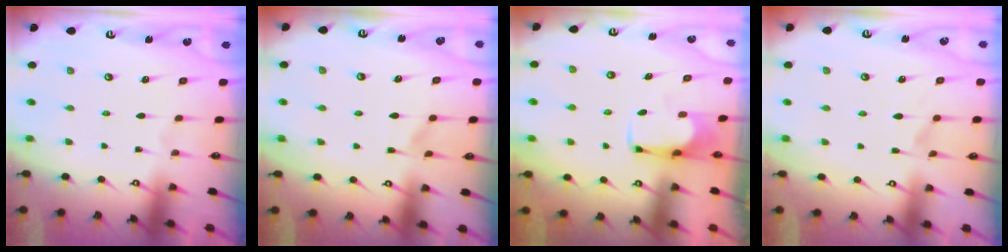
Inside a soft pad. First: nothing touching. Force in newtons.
{"total": 4.7, "press": 4.7, "slide": 0.4}
{"total": 4.1, "press": 3.9, "slide": 1.3}
{"total": 5.1, "press": 4.9, "slide": 1.3}